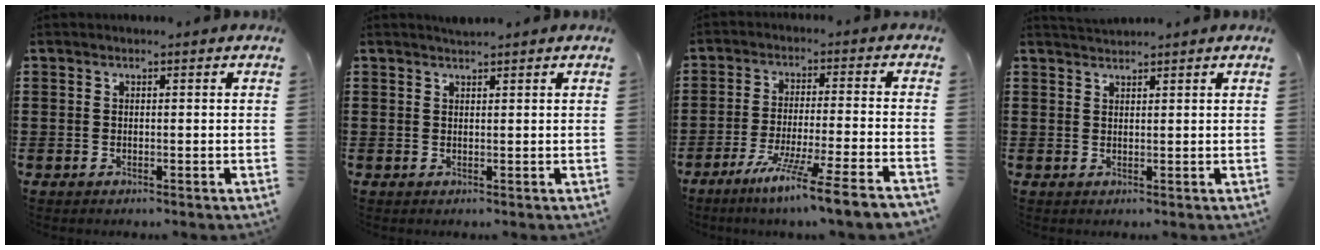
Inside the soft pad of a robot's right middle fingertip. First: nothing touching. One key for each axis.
{"total": 1.1, "fx": 1.1, "fy": -0.1, "fz": 0.0, "tx": -0.003, "ty": -0.002, "tz": 0.021}
{"total": 8.4, "fx": -6.7, "fy": -1.2, "fz": 4.9, "tx": -0.089, "ty": -0.018, "tz": -0.130}
{"total": 1.5, "fx": 1.5, "fy": 0.0, "fz": 0.0, "tx": -0.004, "ty": 0.000, "tz": 0.030}